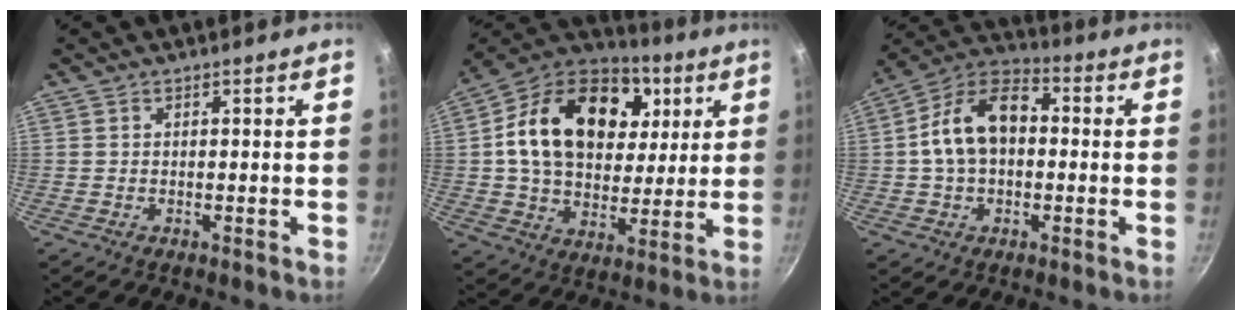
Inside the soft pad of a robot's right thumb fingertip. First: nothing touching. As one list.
[{"total": 25.2, "force": [7.0, 17.8, 16.5], "torque": [-0.262, 0.004, 0.108]}, {"total": 13.8, "force": [0.5, 9.2, 10.3], "torque": [-0.156, 0.039, -0.008]}]